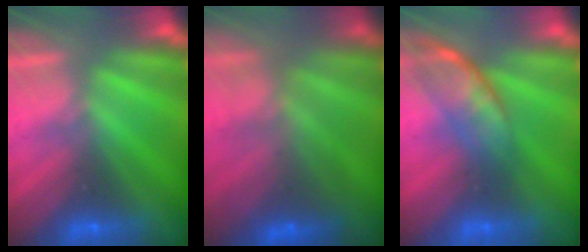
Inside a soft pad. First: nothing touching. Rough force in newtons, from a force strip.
{"total": 7.4}
{"total": 2.7}